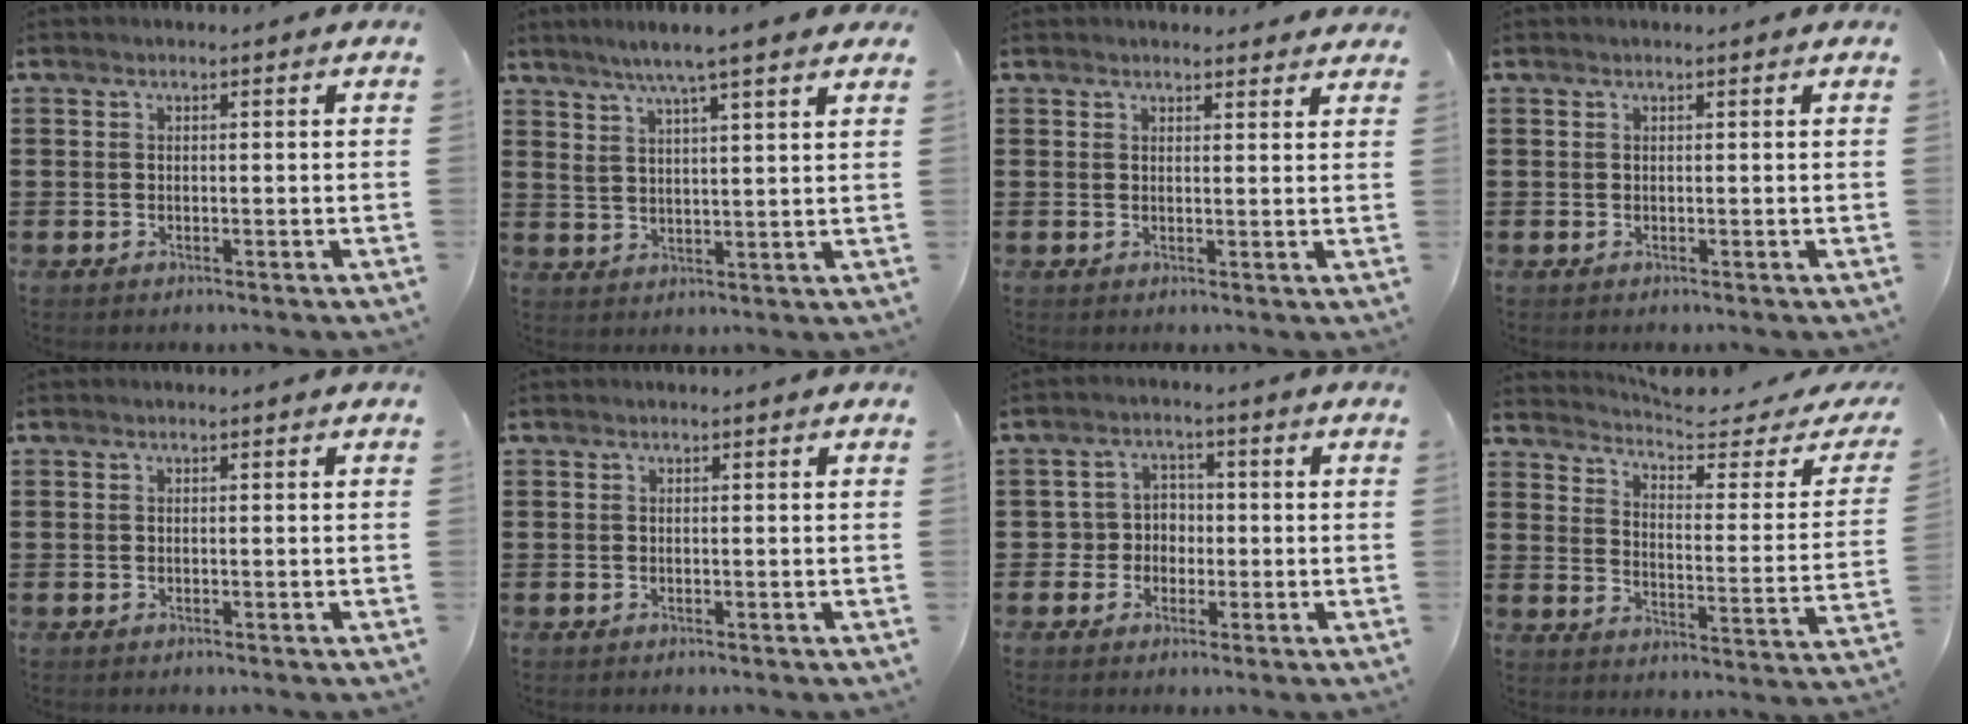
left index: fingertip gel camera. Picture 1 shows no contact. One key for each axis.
{"total": 5.6, "fx": 4.5, "fy": 0.0, "fz": 3.4, "tx": -0.079, "ty": -0.012, "tz": 0.076}
{"total": 1.9, "fx": 1.9, "fy": 0.3, "fz": 0.0, "tx": -0.006, "ty": 0.001, "tz": 0.036}
{"total": 0.0}
{"total": 0.0}
{"total": 0.0}
{"total": 3.8, "fx": -1.0, "fy": 3.5, "fz": 1.0, "tx": -0.035, "ty": 0.009, "tz": -0.025}
{"total": 4.2, "fx": 3.8, "fy": 0.3, "fz": 1.9, "tx": -0.051, "ty": -0.034, "tz": 0.055}